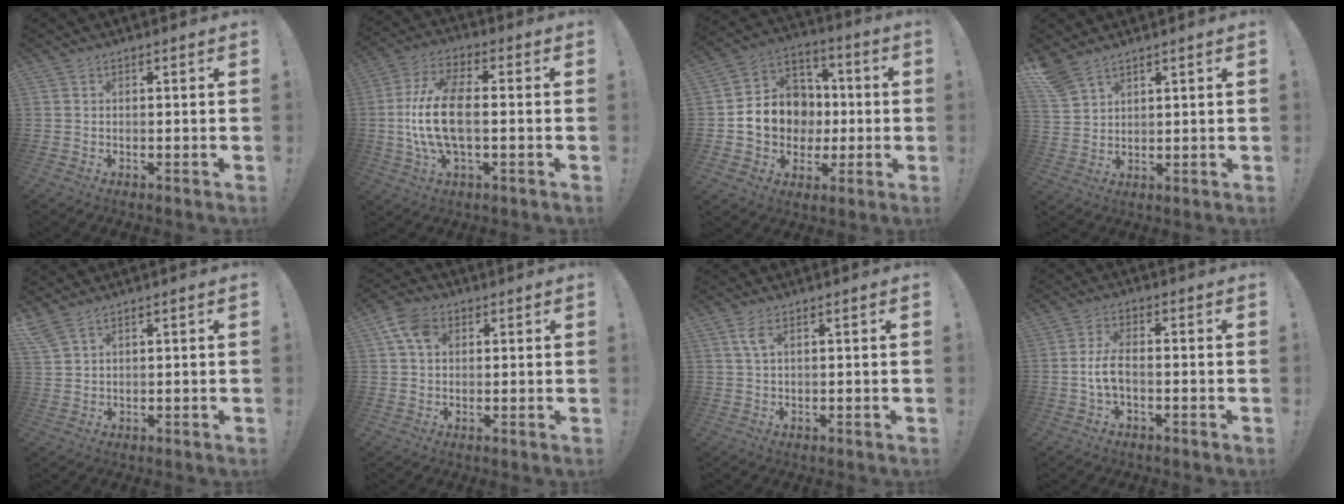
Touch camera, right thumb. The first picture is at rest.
{"total": 14.4, "force": [-1.1, 6.4, 12.8], "torque": [-0.265, 0.002, -0.019]}
{"total": 13.6, "force": [-1.3, 12.1, 6.0], "torque": [-0.082, 0.017, -0.006]}
{"total": 6.3, "force": [5.2, 2.7, 2.4], "torque": [-0.054, -0.023, 0.103]}
{"total": 3.9, "force": [3.0, 1.0, 2.3], "torque": [-0.049, -0.012, 0.060]}
{"total": 8.0, "force": [2.8, 5.6, 5.0], "torque": [-0.094, 0.002, 0.054]}
{"total": 3.7, "force": [1.5, 1.3, 3.1], "torque": [-0.057, 0.000, 0.025]}
{"total": 5.9, "force": [-1.1, 2.4, 5.2], "torque": [-0.115, -0.003, -0.021]}